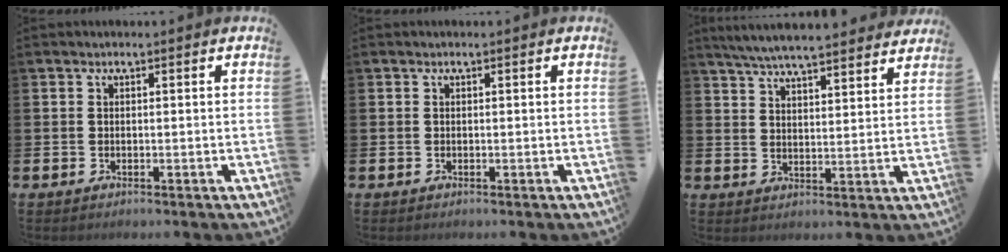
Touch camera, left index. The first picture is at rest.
{"total": 0.0}
{"total": 6.3, "force": [6.1, 0.5, 1.6], "torque": [-0.045, -0.036, 0.109]}